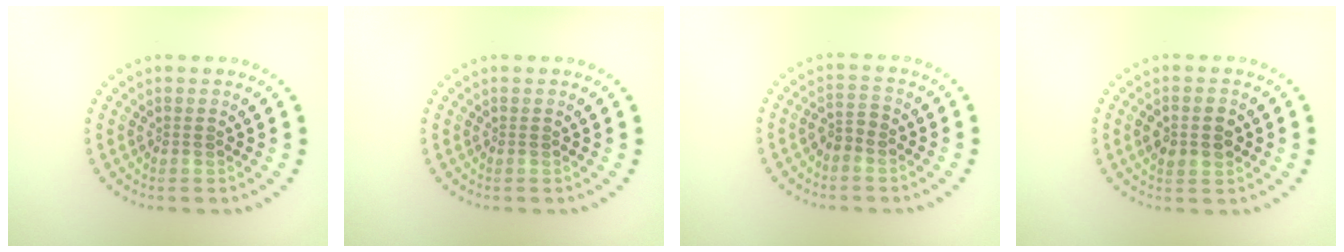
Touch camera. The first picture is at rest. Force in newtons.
{"total": 0.0}
{"total": 1.6, "press": 1.4, "slide": 0.8}
{"total": 2.8, "press": 2.8, "slide": 0.1}